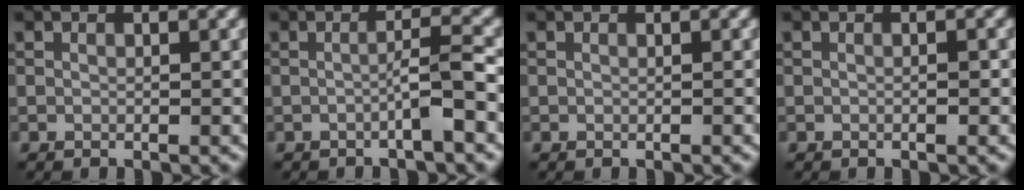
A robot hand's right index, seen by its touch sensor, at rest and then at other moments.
{"total": 2.6, "force": [-1.0, 0.1, 2.4], "torque": [-0.038, 0.015, -0.025]}
{"total": 0.0}
{"total": 0.7, "force": [-0.2, 0.0, 0.7], "torque": [-0.013, 0.002, -0.004]}